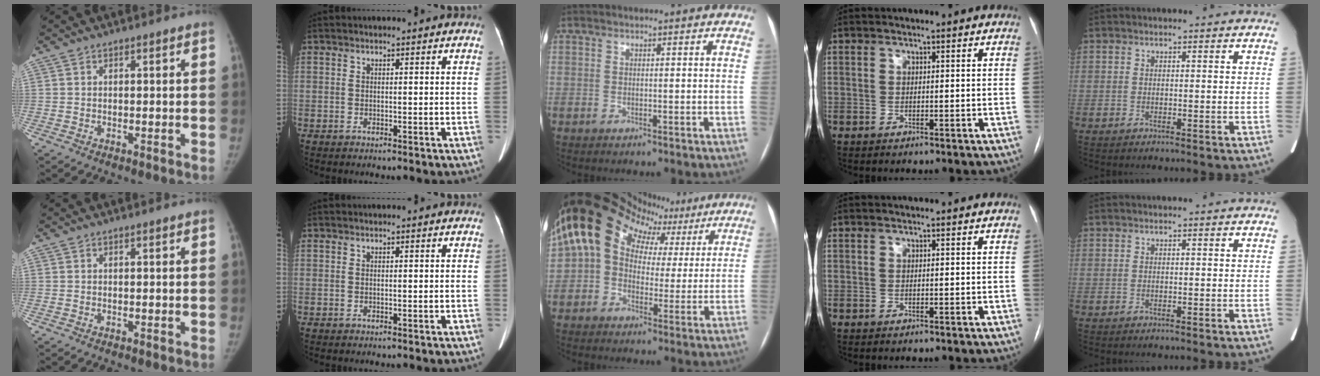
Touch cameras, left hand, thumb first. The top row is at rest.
{"middle": {"total": 17.7, "force": [7.8, 13.0, 9.2], "torque": [-0.171, 0.096, 0.124]}}